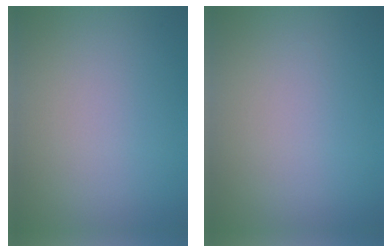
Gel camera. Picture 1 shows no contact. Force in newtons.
{"total": 0.0}